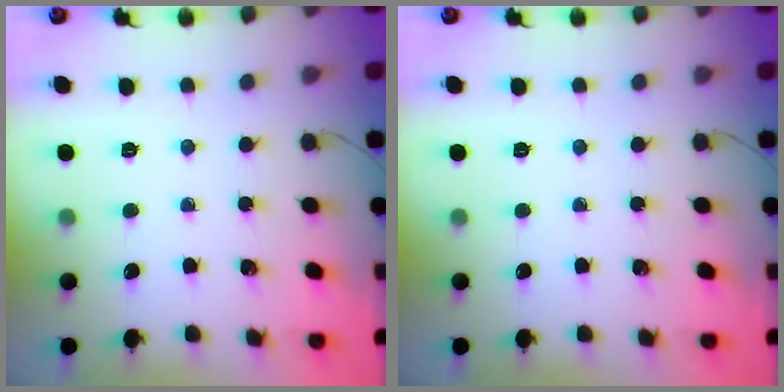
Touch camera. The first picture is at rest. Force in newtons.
{"total": 0.0}